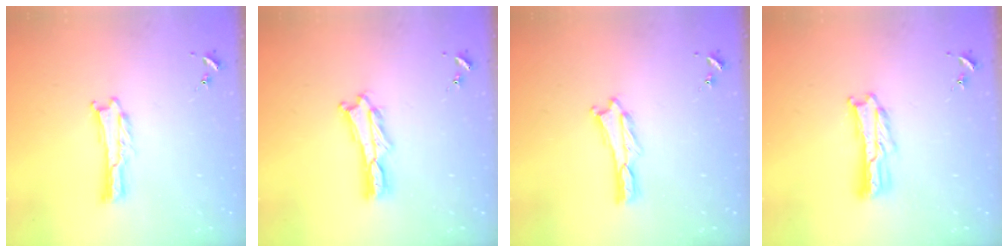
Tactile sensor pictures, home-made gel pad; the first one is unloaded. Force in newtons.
{"total": 2.0, "press": 2.0, "slide": 0.3}
{"total": 0.5, "press": 0.5, "slide": 0.2}
{"total": 2.4, "press": 2.4, "slide": 0.3}